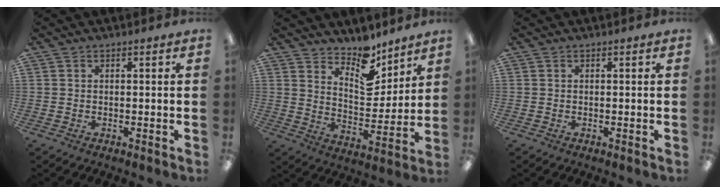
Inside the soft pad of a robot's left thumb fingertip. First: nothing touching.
{"total": 11.5, "force": [9.5, 4.9, 4.3], "torque": [-0.062, -0.071, 0.174]}
{"total": 0.0}